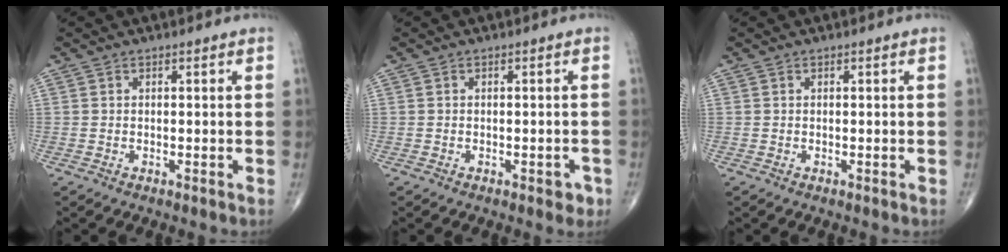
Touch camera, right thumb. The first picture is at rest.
{"total": 2.1, "force": [-1.1, 1.1, 1.5], "torque": [-0.010, 0.004, -0.012]}
{"total": 0.0}